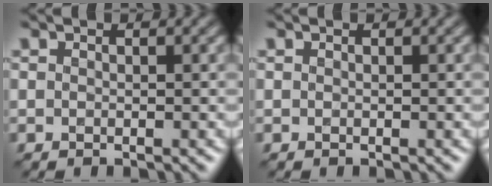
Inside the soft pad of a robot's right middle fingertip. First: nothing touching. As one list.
[{"total": 0.0}]